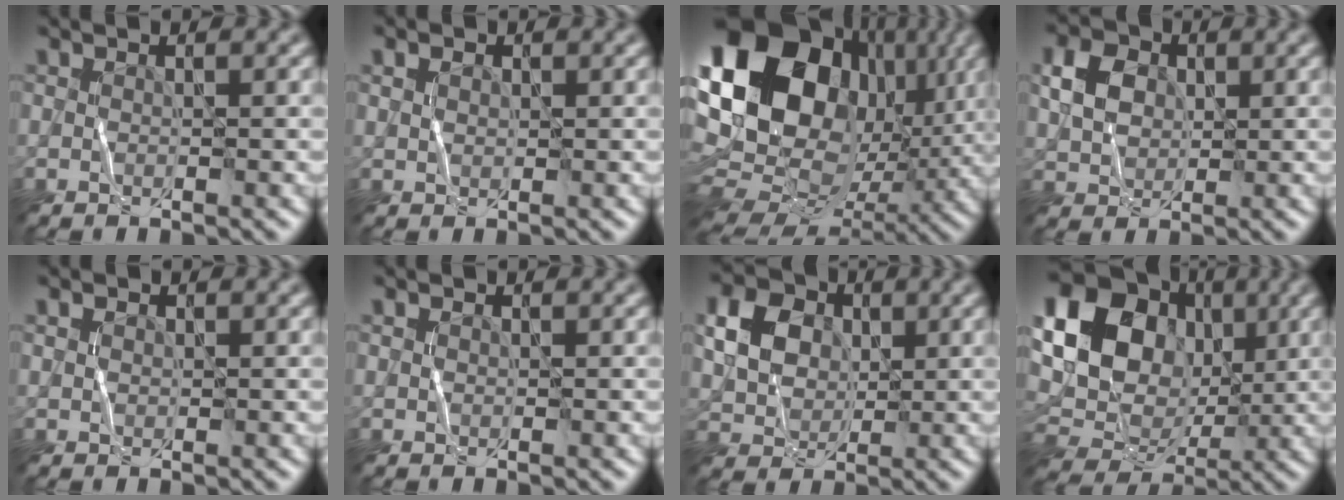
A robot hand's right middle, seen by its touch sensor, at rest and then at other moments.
{"total": 1.3, "force": [0.4, 1.0, 0.7], "torque": [-0.014, 0.002, 0.008]}
{"total": 21.3, "force": [4.1, 15.8, 13.7], "torque": [-0.282, 0.022, 0.085]}
{"total": 4.0, "force": [0.7, 3.3, 2.3], "torque": [-0.051, 0.008, 0.007]}
{"total": 1.0, "force": [0.3, 0.8, 0.5], "torque": [-0.010, 0.001, 0.005]}
{"total": 0.7, "force": [0.2, 0.5, 0.4], "torque": [-0.006, 0.001, 0.003]}
{"total": 6.0, "force": [0.9, 4.8, 3.4], "torque": [-0.088, 0.011, 0.013]}
{"total": 20.6, "force": [4.3, 17.0, 10.8], "torque": [-0.247, 0.042, 0.059]}